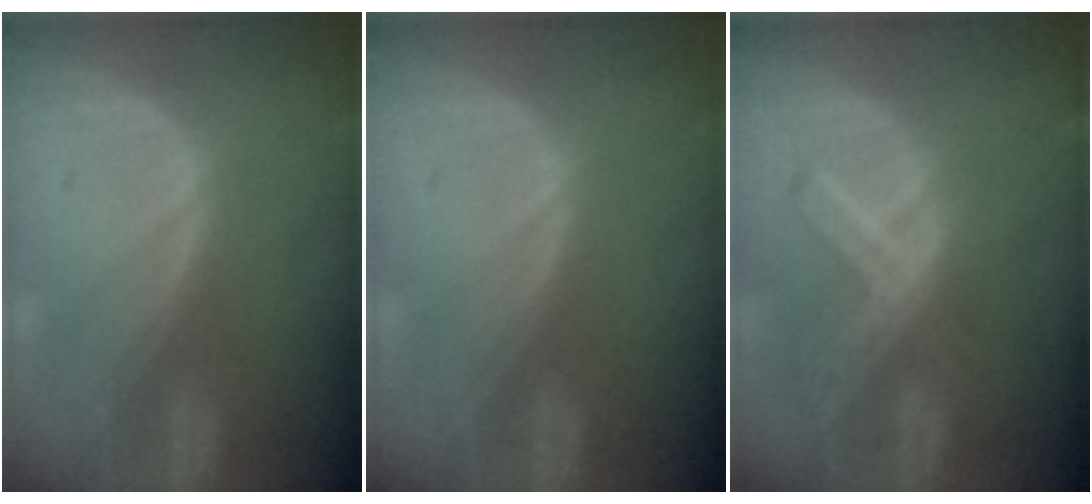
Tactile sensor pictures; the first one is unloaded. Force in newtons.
{"total": 0.0}
{"total": 7.3, "press": 6.3, "slide": 3.8}